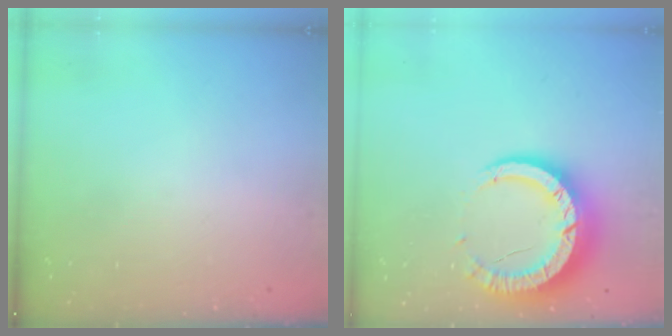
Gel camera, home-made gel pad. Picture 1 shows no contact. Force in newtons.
{"total": 14.1, "press": 14.1, "slide": 1.2}